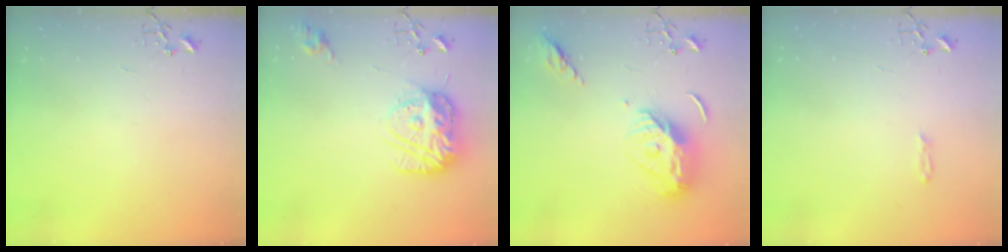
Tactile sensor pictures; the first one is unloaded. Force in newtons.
{"total": 15.2, "press": 15.1, "slide": 1.5}
{"total": 12.7, "press": 12.7, "slide": 0.9}
{"total": 3.4, "press": 3.4, "slide": 0.4}